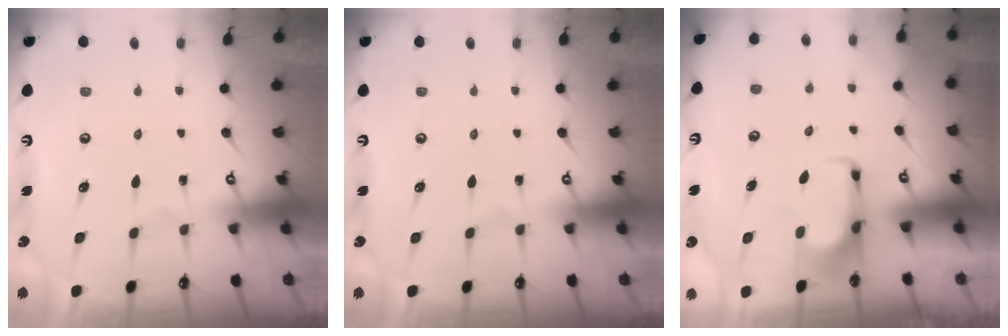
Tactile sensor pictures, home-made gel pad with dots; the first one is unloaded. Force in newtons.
{"total": 0.0}
{"total": 2.0, "press": 2.0, "slide": 0.4}